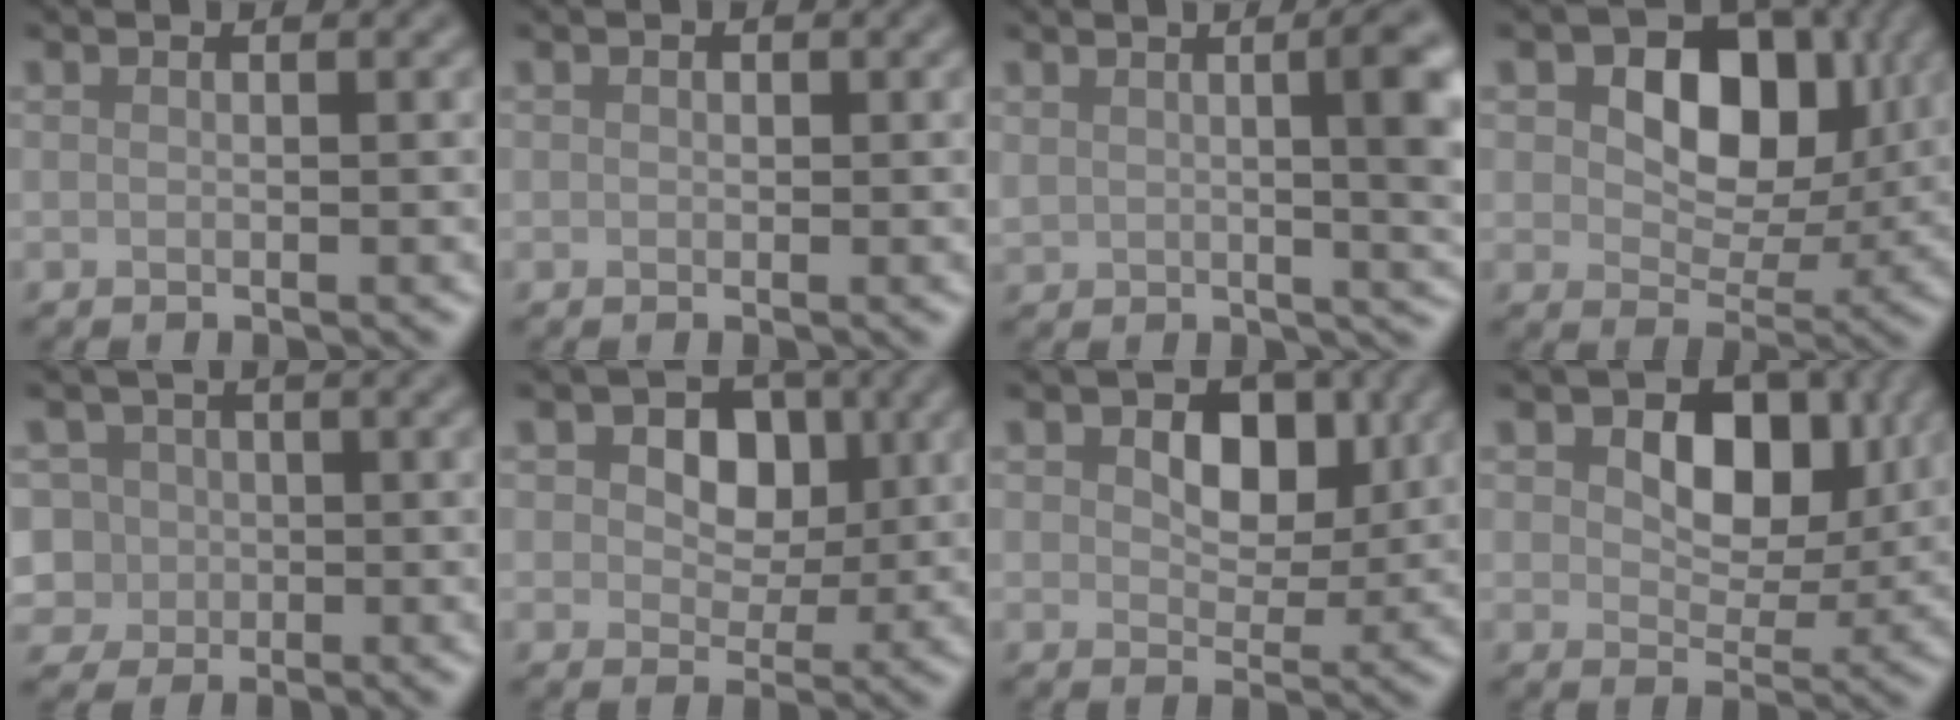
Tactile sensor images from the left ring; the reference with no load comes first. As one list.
[{"total": 0.5, "force": [-0.1, -0.2, -0.5], "torque": [0.000, 0.000, 0.008]}, {"total": 7.2, "force": [1.4, 2.7, 6.5], "torque": [-0.054, 0.017, 0.026]}, {"total": 7.4, "force": [1.9, 5.0, 5.1], "torque": [-0.086, -0.002, 0.035]}, {"total": 4.0, "force": [-0.3, 3.9, 0.7], "torque": [-0.016, 0.031, -0.011]}, {"total": 4.2, "force": [1.0, 3.2, 2.6], "torque": [-0.054, -0.001, 0.010]}, {"total": 4.2, "force": [1.2, 2.9, 2.9], "torque": [-0.058, -0.004, 0.023]}, {"total": 5.8, "force": [1.5, 3.9, 3.9], "torque": [-0.075, -0.005, 0.029]}]